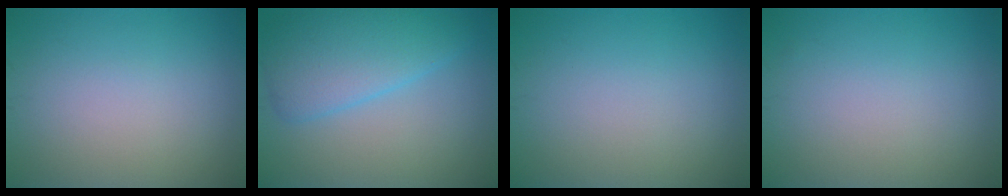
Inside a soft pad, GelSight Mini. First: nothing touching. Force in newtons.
{"total": 5.4, "press": 5.4, "slide": 0.1}
{"total": 0.0}
{"total": 0.0}